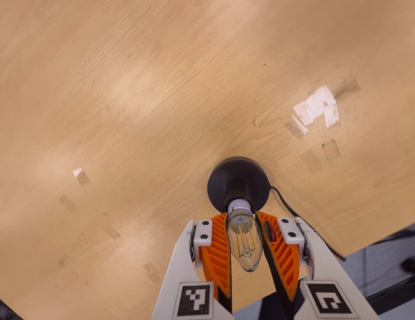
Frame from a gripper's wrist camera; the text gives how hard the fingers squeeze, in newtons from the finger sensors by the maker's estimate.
{"total": 15.0, "left": 15.7, "right": 14.3}